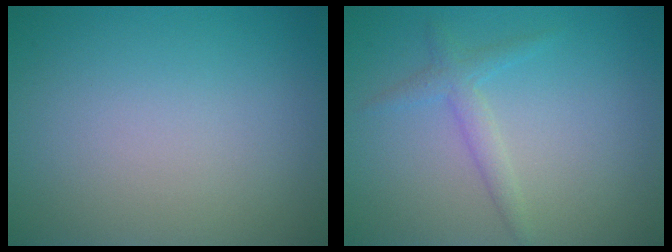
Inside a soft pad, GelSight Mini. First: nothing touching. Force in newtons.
{"total": 1.8, "press": 1.8, "slide": 0.0}